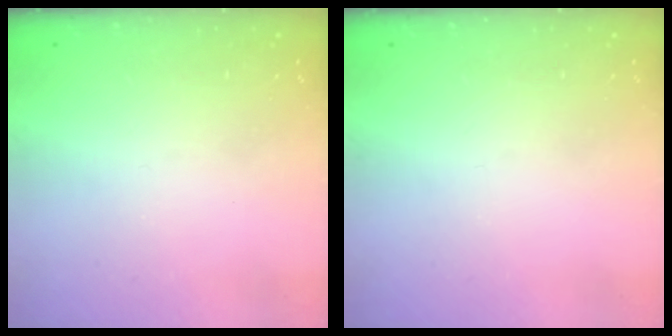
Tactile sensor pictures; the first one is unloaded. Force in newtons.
{"total": 0.0}